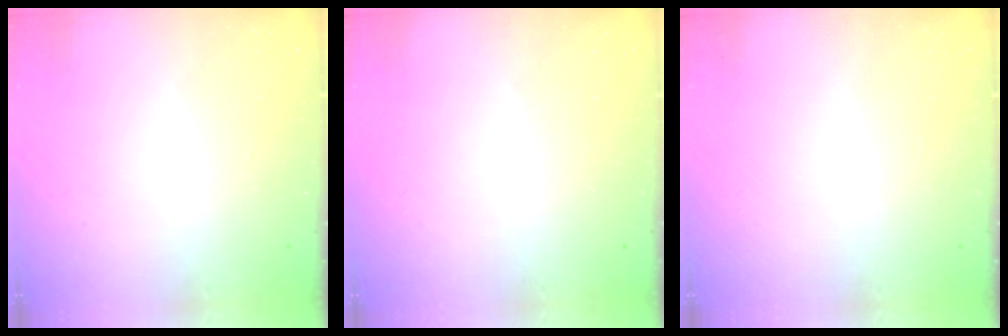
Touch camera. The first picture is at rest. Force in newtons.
{"total": 0.0}
{"total": 0.0}